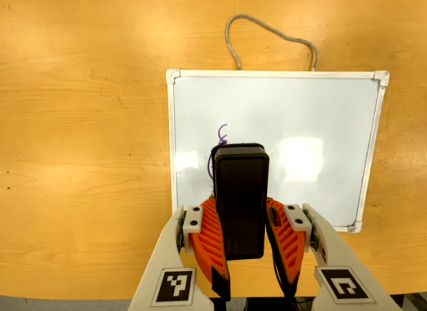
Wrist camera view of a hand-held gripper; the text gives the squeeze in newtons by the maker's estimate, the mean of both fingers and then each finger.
{"total": 9.2, "left": 8.3, "right": 10.1}